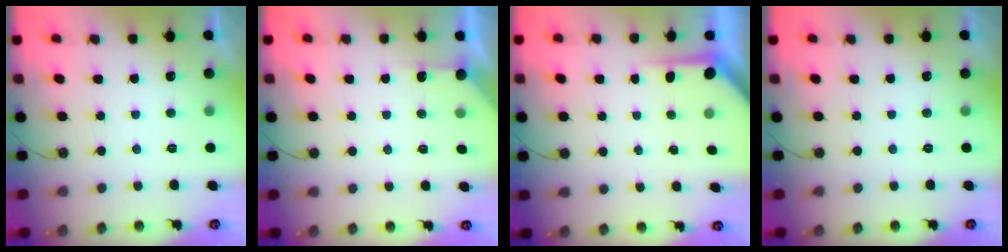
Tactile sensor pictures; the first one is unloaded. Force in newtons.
{"total": 2.3, "press": 2.3, "slide": 0.2}
{"total": 3.6, "press": 3.5, "slide": 0.4}
{"total": 0.0}